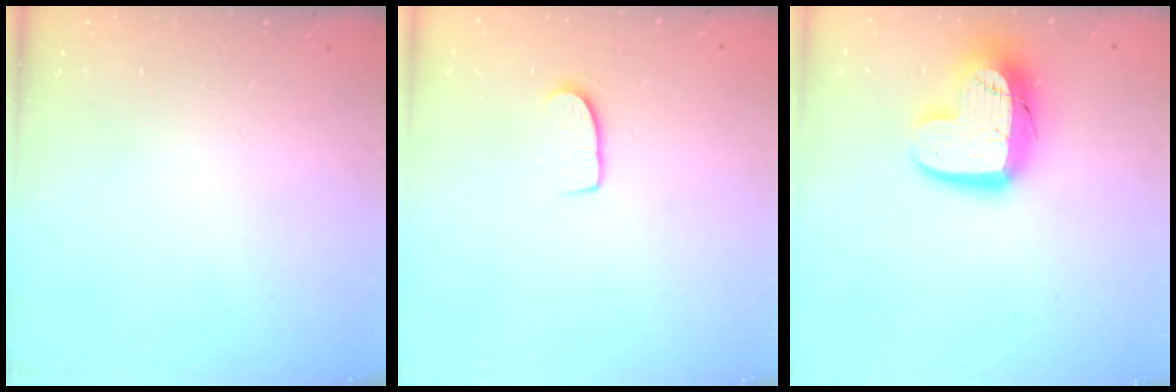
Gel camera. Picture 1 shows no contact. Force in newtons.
{"total": 6.4, "press": 6.4, "slide": 0.6}
{"total": 15.1, "press": 15.0, "slide": 1.2}